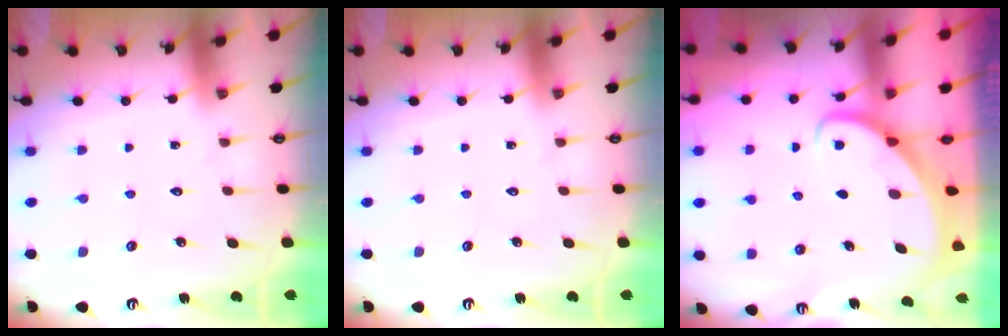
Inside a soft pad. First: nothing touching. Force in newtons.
{"total": 0.0}
{"total": 2.3, "press": 2.3, "slide": 0.2}